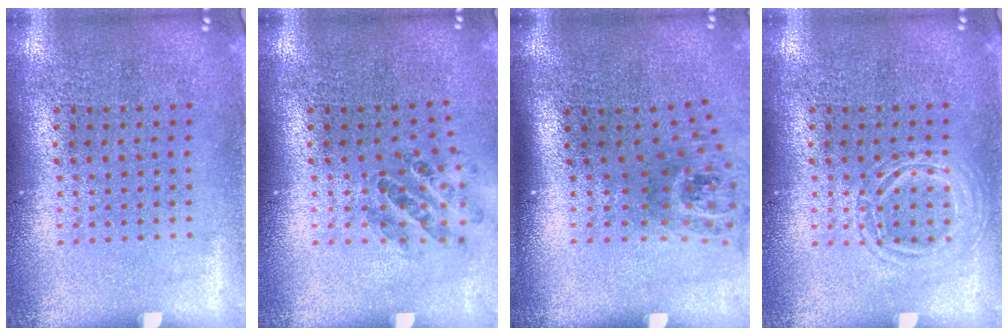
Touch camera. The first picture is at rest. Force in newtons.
{"total": 0.8, "press": 0.8, "slide": 0.1}
{"total": 1.8, "press": 1.3, "slide": 1.3}
{"total": 1.6, "press": 1.6, "slide": 0.2}